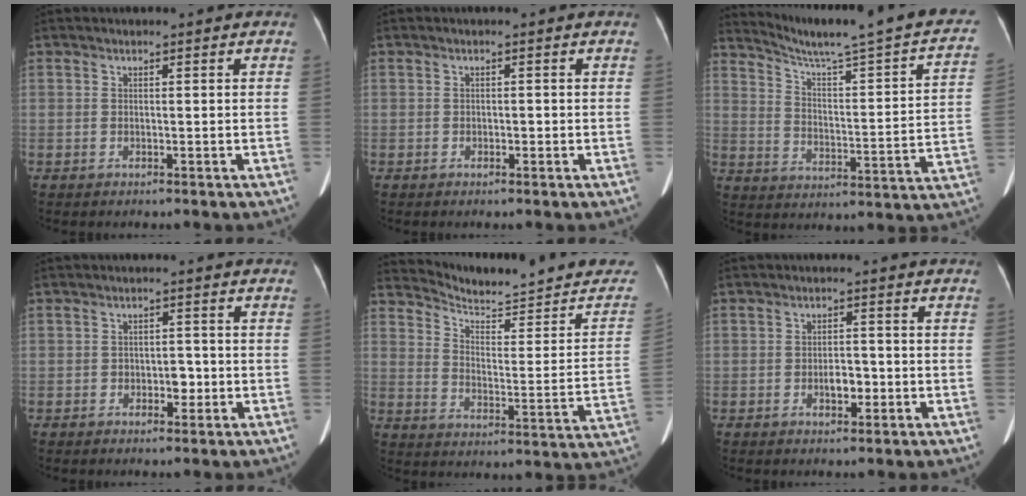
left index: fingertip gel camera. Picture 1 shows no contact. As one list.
[{"total": 0.6, "force": [-0.2, 0.4, 0.4], "torque": [-0.006, 0.001, -0.005]}, {"total": 23.5, "force": [20.2, 1.0, 11.9], "torque": [-0.175, -0.047, 0.261]}, {"total": 2.5, "force": [-0.8, 1.6, 1.8], "torque": [-0.022, 0.005, -0.009]}, {"total": 19.4, "force": [18.4, 2.5, 5.6], "torque": [-0.074, -0.065, 0.236]}, {"total": 2.9, "force": [-1.0, 1.5, 2.3], "torque": [-0.039, 0.003, -0.012]}]